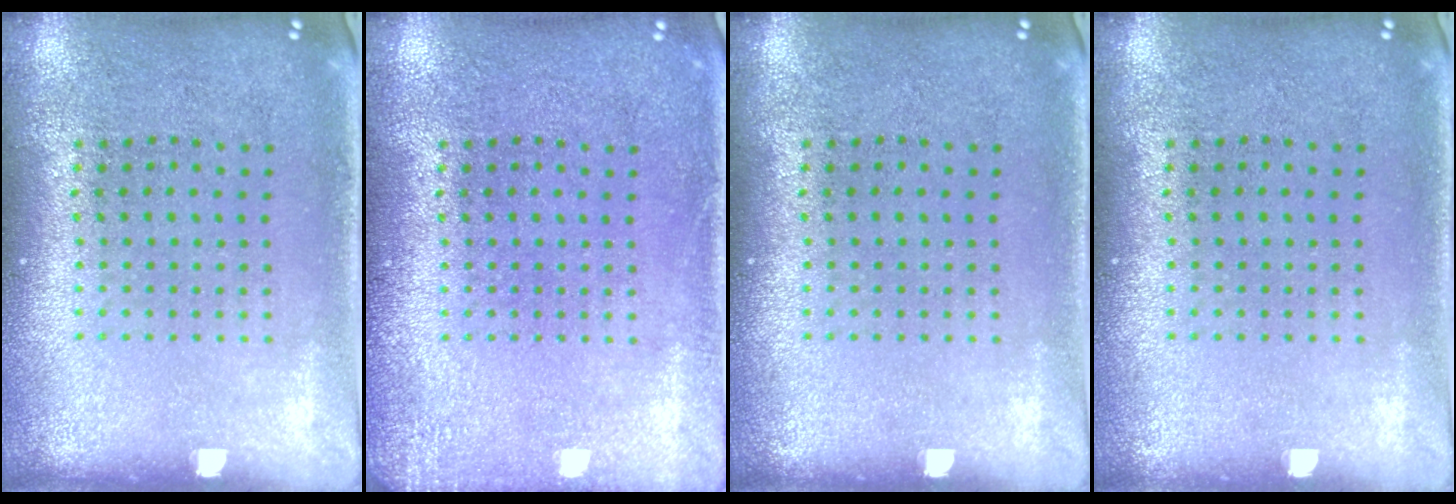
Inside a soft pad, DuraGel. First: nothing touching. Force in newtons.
{"total": 1.5, "press": 1.5, "slide": 0.3}
{"total": 0.0}
{"total": 0.0}